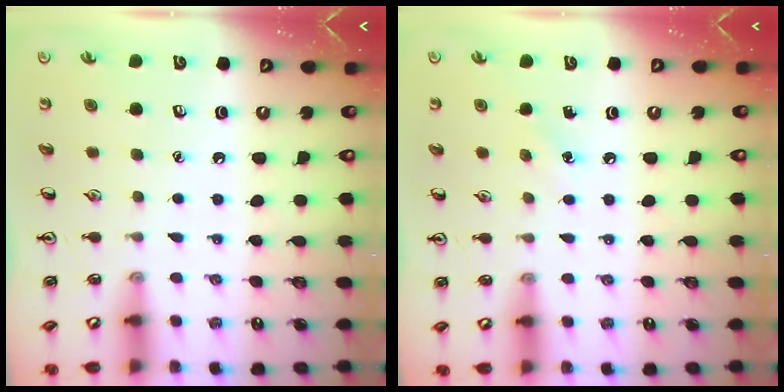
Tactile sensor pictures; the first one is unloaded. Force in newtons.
{"total": 4.4, "press": 4.1, "slide": 1.5}